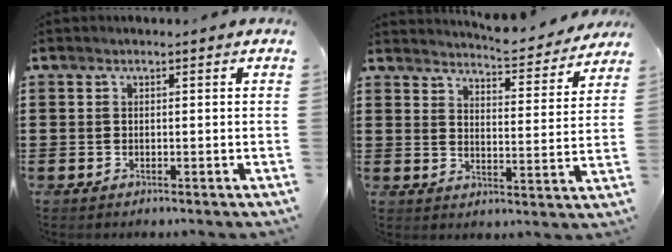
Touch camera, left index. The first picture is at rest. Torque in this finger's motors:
{"motor_torque": [0.57, -1.57, 0.24, 0.06]}